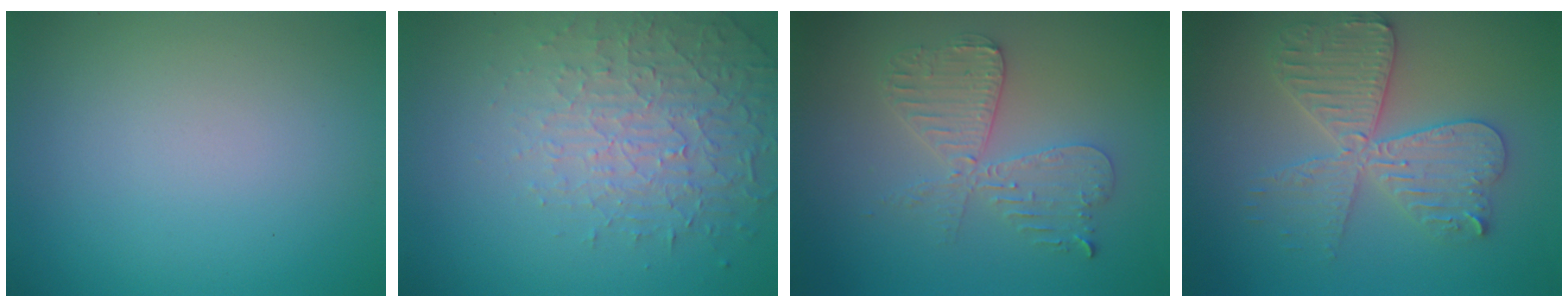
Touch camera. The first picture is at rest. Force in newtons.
{"total": 4.6, "press": 3.4, "slide": 3.1}
{"total": 4.2, "press": 3.6, "slide": 2.2}
{"total": 5.7, "press": 5.6, "slide": 0.7}